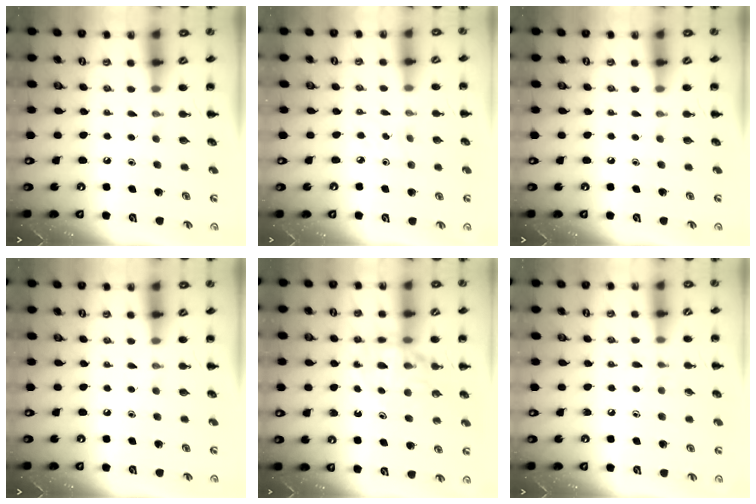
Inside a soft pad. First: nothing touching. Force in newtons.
{"total": 2.1, "press": 2.0, "slide": 0.7}
{"total": 0.0}
{"total": 0.0}
{"total": 10.5, "press": 10.1, "slide": 2.8}
{"total": 5.4, "press": 4.9, "slide": 2.1}